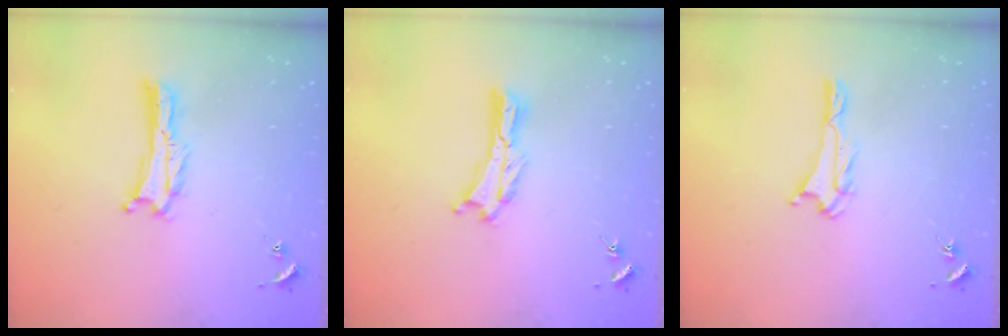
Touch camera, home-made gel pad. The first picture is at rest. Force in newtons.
{"total": 0.7, "press": 0.7, "slide": 0.2}
{"total": 1.7, "press": 1.7, "slide": 0.2}